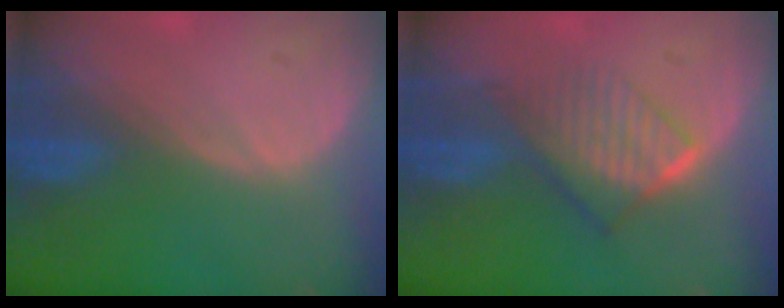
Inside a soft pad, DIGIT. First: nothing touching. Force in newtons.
{"total": 6.7, "press": 6.1, "slide": 2.9}